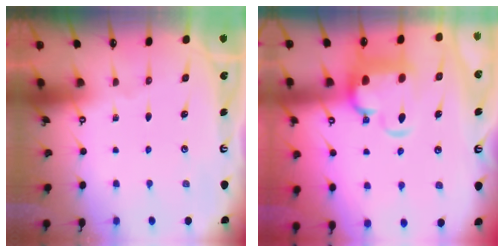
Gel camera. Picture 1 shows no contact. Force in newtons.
{"total": 6.0, "press": 5.7, "slide": 1.6}